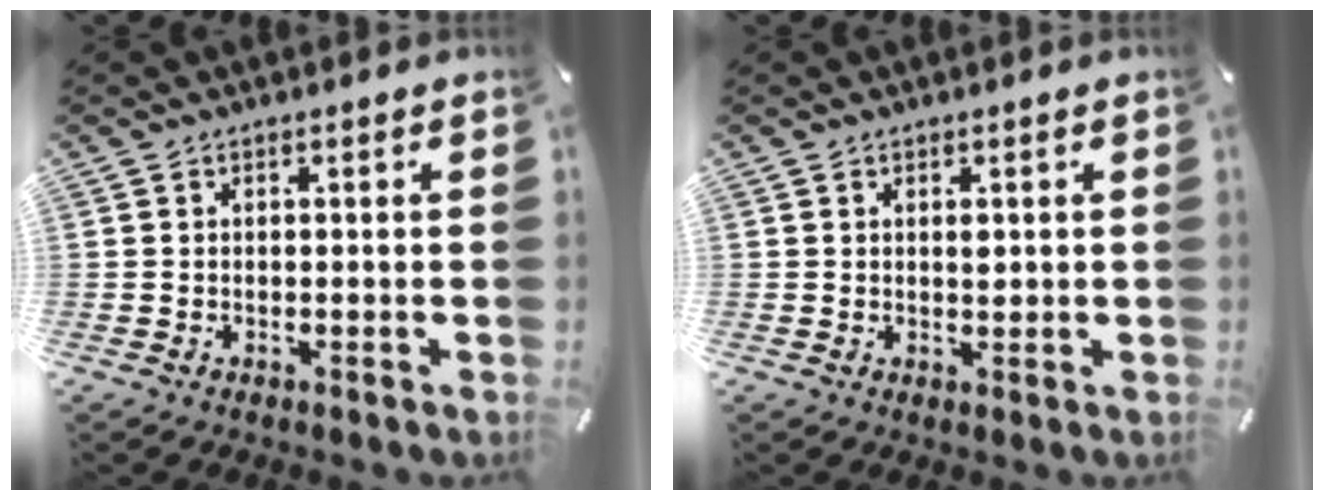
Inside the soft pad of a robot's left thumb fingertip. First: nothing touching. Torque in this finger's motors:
{"motor_torque": [0.37, 0.59, 0.20, -0.17, 0.04]}